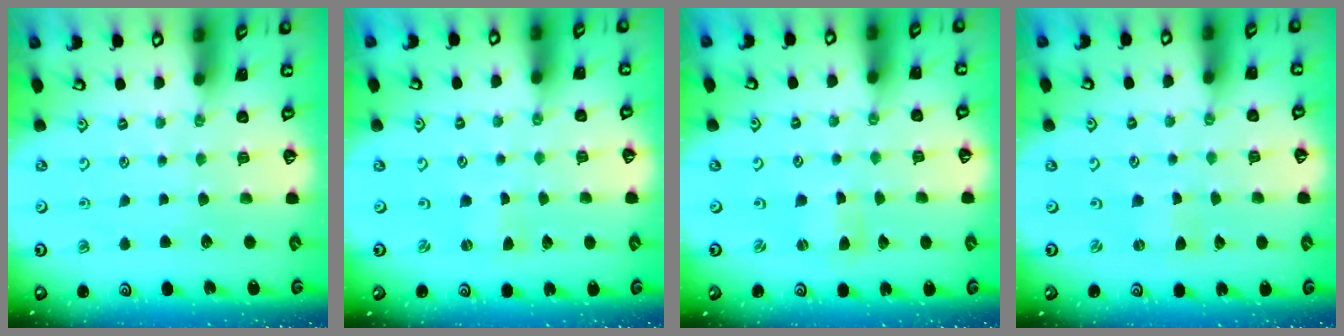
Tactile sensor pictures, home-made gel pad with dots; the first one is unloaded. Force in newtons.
{"total": 0.0}
{"total": 0.7, "press": 0.7, "slide": 0.1}
{"total": 0.0}